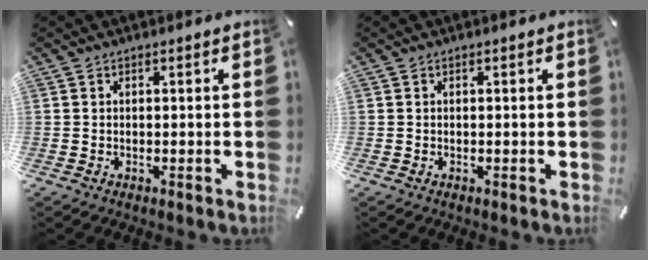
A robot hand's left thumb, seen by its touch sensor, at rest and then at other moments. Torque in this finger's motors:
{"motor_torque": [0.00, 0.00, 0.00, 0.00, 0.00]}